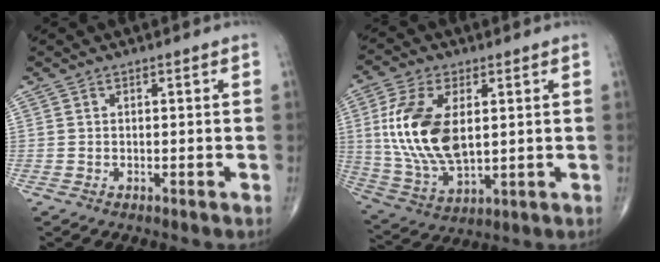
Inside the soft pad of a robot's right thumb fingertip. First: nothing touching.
{"total": 16.7, "force": [2.6, 9.0, 13.8], "torque": [-0.278, -0.012, 0.060]}